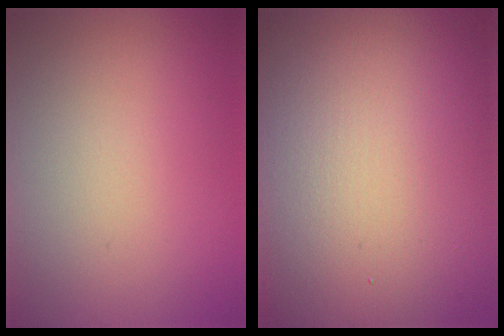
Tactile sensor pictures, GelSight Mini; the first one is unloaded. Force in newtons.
{"total": 19.6, "press": 19.5, "slide": 1.3}